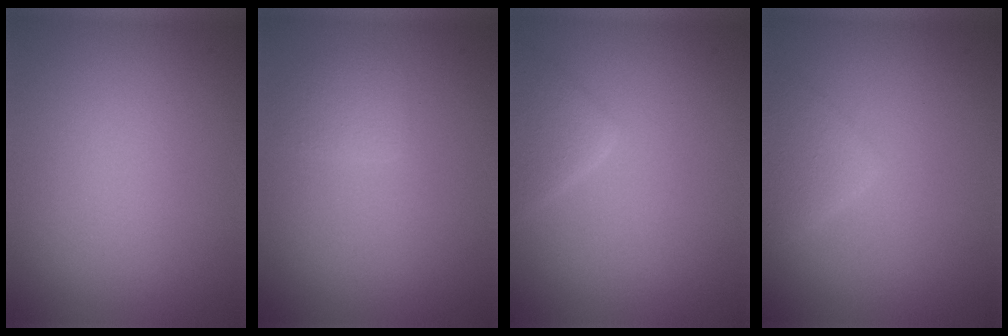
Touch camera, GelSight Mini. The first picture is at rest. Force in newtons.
{"total": 1.3, "press": 1.3, "slide": 0.1}
{"total": 2.2, "press": 2.2, "slide": 0.1}
{"total": 2.1, "press": 2.1, "slide": 0.1}